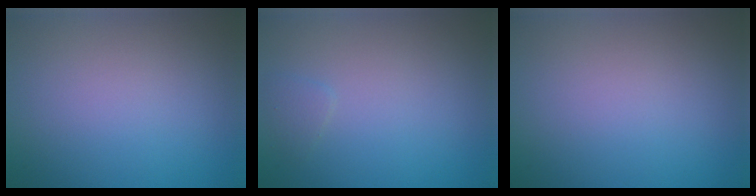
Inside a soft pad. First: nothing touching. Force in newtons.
{"total": 0.7, "press": 0.7, "slide": 0.1}
{"total": 0.0}